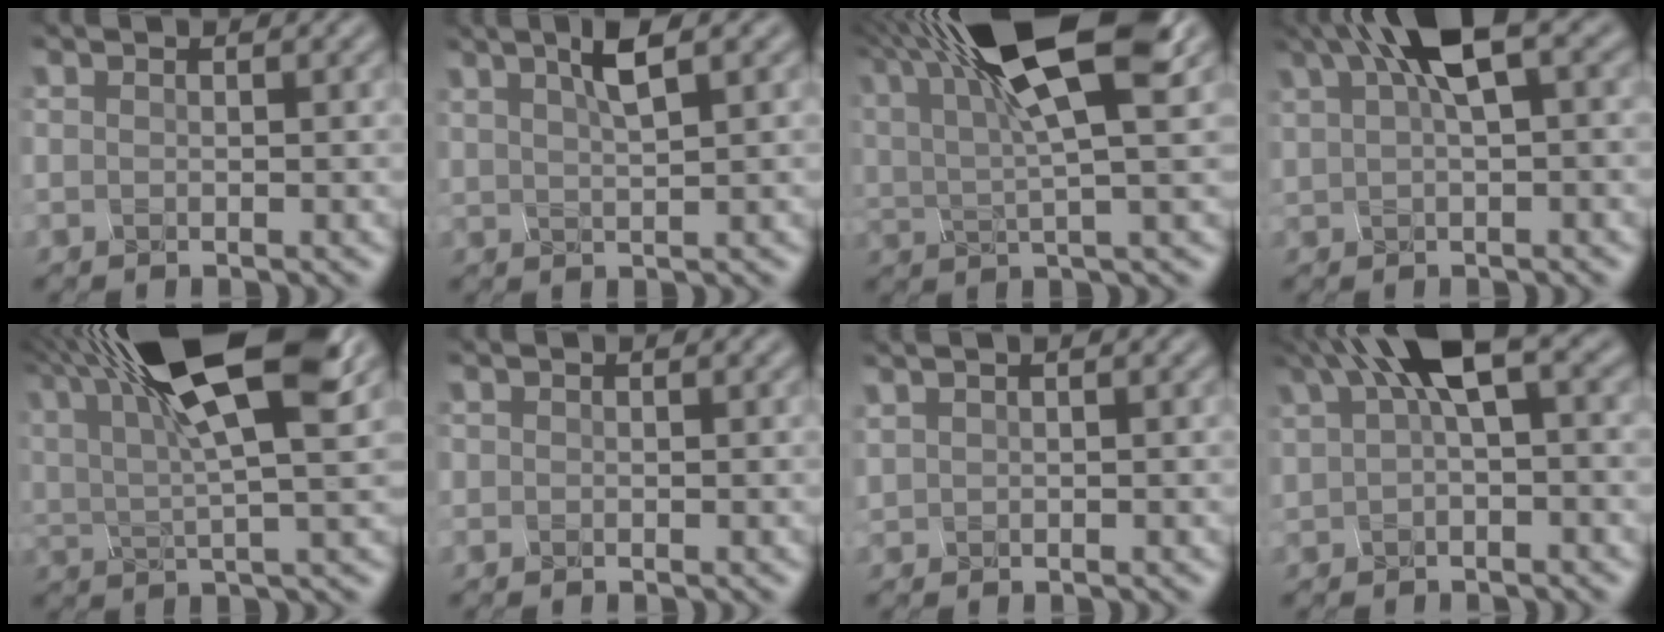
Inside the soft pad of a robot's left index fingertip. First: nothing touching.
{"total": 1.9, "force": [1.4, -0.3, 1.2], "torque": [-0.028, 0.005, 0.047]}
{"total": 10.4, "force": [5.4, 1.9, 8.8], "torque": [-0.159, 0.013, 0.107]}
{"total": 5.0, "force": [2.6, 0.7, 4.2], "torque": [-0.074, 0.015, 0.062]}
{"total": 11.7, "force": [6.2, 2.3, 9.6], "torque": [-0.170, 0.013, 0.120]}
{"total": 0.9, "force": [-0.2, -0.5, -0.7], "torque": [0.004, -0.006, 0.012]}
{"total": 1.2, "force": [1.2, 0.2, 0.2], "torque": [-0.001, 0.005, 0.018]}
{"total": 5.2, "force": [2.2, 1.1, 4.6], "torque": [-0.083, 0.020, 0.053]}